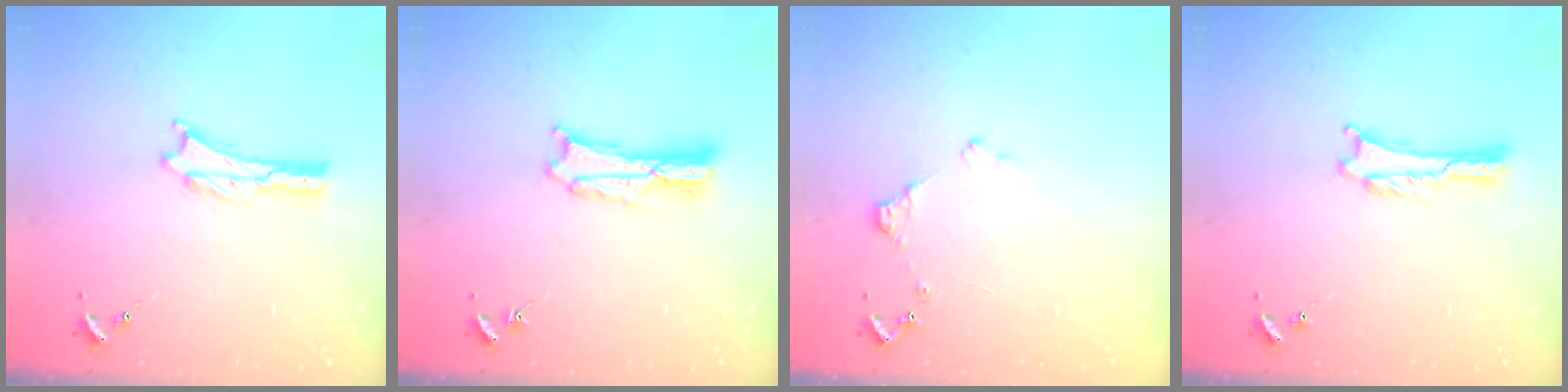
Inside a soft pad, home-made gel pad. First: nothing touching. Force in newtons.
{"total": 1.8, "press": 1.8, "slide": 0.3}
{"total": 1.2, "press": 1.2, "slide": 0.2}
{"total": 0.0}